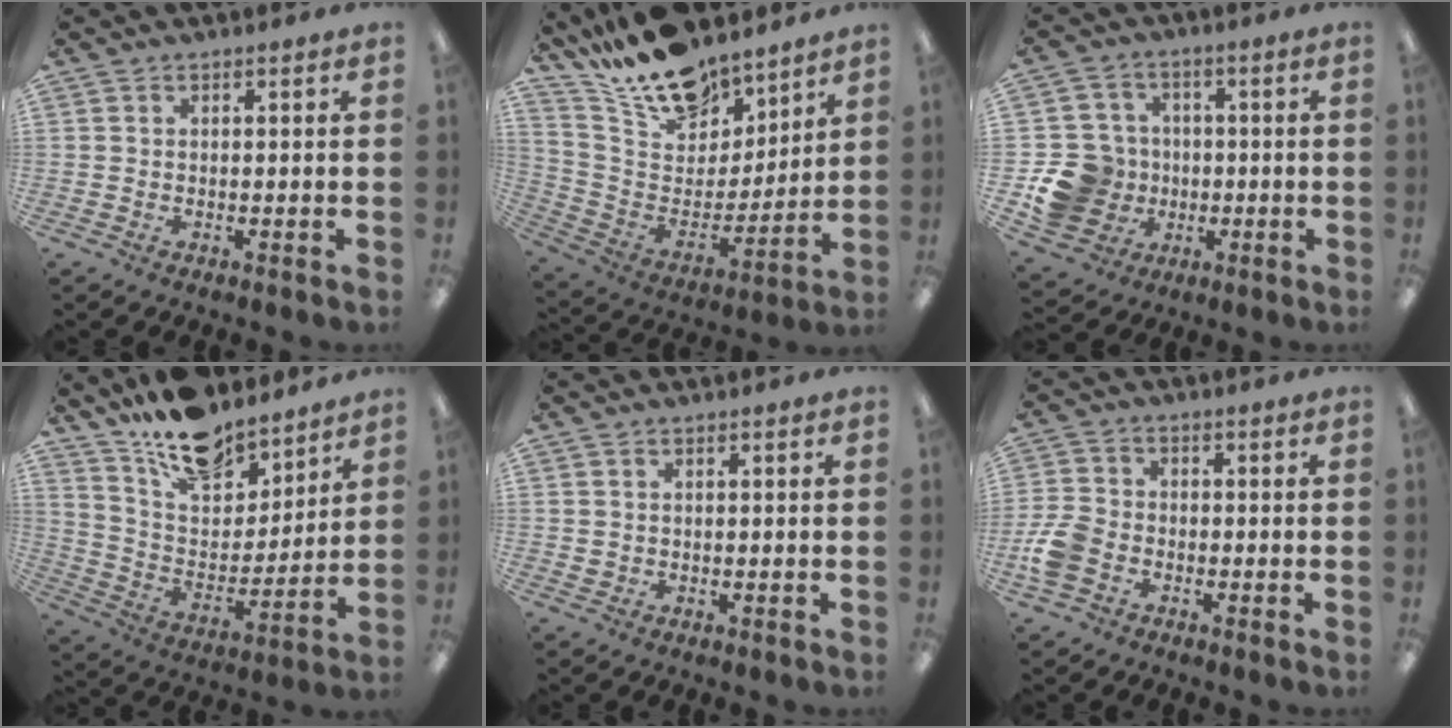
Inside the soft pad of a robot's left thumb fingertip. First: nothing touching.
{"total": 19.0, "force": [16.1, 7.7, 6.5], "torque": [-0.146, -0.110, 0.293]}
{"total": 12.5, "force": [-2.6, 11.5, 4.0], "torque": [-0.078, 0.030, -0.031]}
{"total": 16.3, "force": [13.2, 7.3, 6.0], "torque": [-0.120, -0.089, 0.242]}
{"total": 1.0, "force": [0.5, 0.9, 0.0], "torque": [-0.001, 0.004, 0.009]}
{"total": 6.7, "force": [-2.4, 4.9, 3.8], "torque": [-0.077, 0.018, -0.042]}